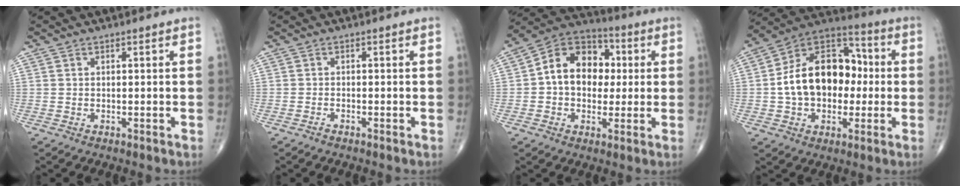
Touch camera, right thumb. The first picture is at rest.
{"total": 0.7, "force": [-0.6, 0.1, 0.3], "torque": [-0.008, 0.001, -0.013]}
{"total": 14.4, "force": [1.2, 10.7, 9.6], "torque": [-0.114, 0.027, 0.010]}
{"total": 19.1, "force": [-0.2, 13.1, 13.9], "torque": [-0.190, 0.038, -0.010]}